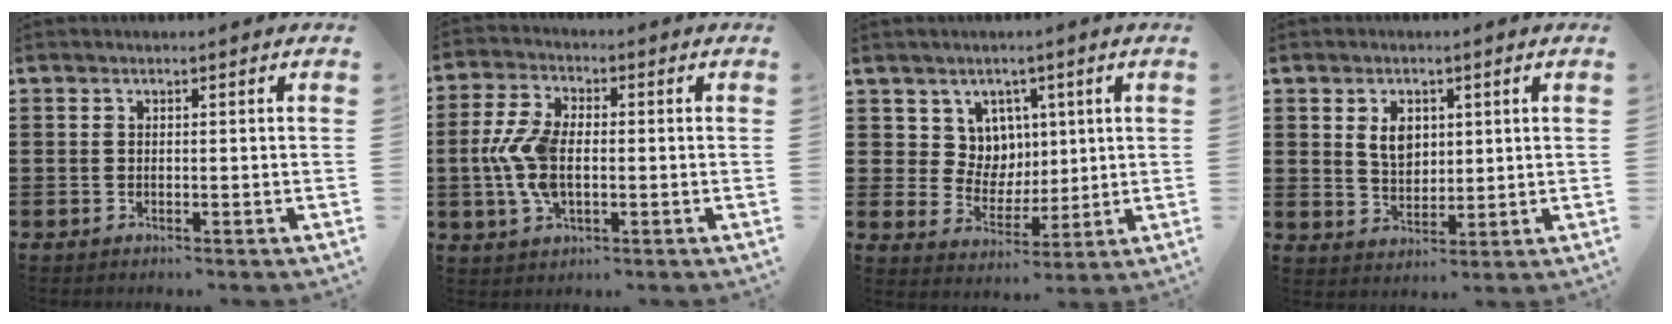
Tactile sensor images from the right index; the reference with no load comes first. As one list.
[{"total": 8.3, "force": [-0.7, 4.6, 6.9], "torque": [-0.167, 0.000, -0.020]}, {"total": 6.8, "force": [3.0, 6.0, 1.5], "torque": [-0.055, 0.004, 0.056]}, {"total": 4.7, "force": [1.5, 3.2, 3.1], "torque": [-0.064, 0.009, 0.024]}]